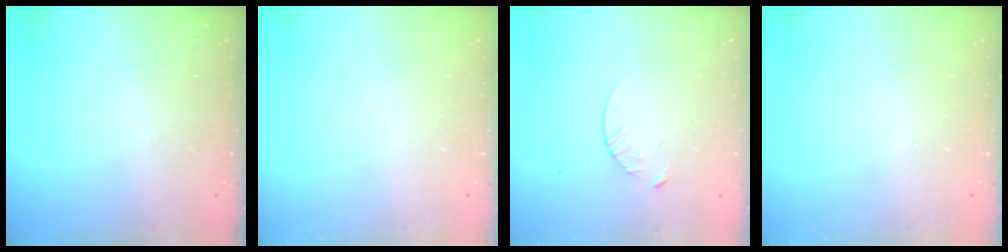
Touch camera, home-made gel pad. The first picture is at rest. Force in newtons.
{"total": 0.0}
{"total": 3.4, "press": 3.4, "slide": 0.4}
{"total": 0.0}